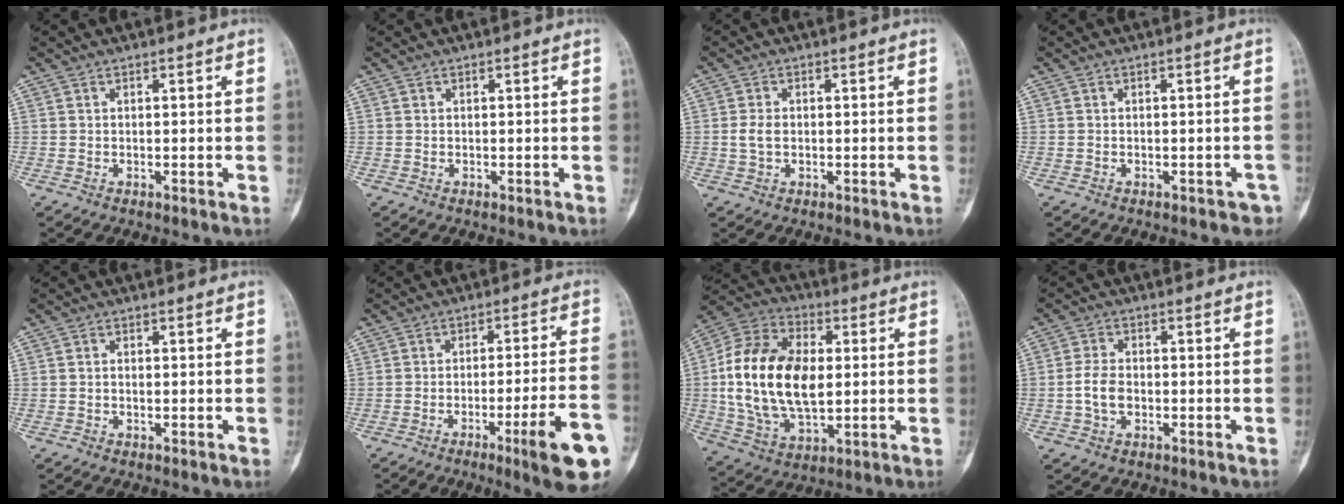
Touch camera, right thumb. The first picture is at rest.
{"total": 0.0}
{"total": 2.6, "force": [-0.1, 1.8, 2.0], "torque": [-0.043, 0.005, -0.003]}
{"total": 2.9, "force": [-2.2, 1.6, 1.2], "torque": [-0.003, 0.015, -0.020]}
{"total": 0.5, "force": [-0.1, 0.4, 0.3], "torque": [-0.003, 0.002, -0.005]}
{"total": 13.5, "force": [-6.1, 1.2, 12.0], "torque": [-0.164, 0.016, -0.084]}
{"total": 21.4, "force": [1.2, 12.8, 17.0], "torque": [-0.322, 0.005, 0.024]}
{"total": 4.8, "force": [-1.0, 3.2, 3.5], "torque": [-0.070, 0.012, -0.021]}